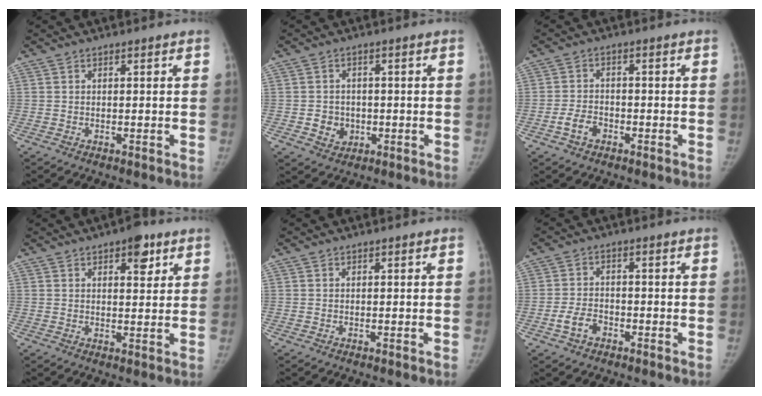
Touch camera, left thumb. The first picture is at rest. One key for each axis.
{"total": 4.4, "fx": -0.9, "fy": 3.9, "fz": 1.8, "tx": -0.011, "ty": 0.006, "tz": -0.007}
{"total": 3.8, "fx": -1.9, "fy": 2.5, "fz": 2.0, "tx": -0.035, "ty": 0.017, "tz": -0.034}
{"total": 5.4, "fx": 3.0, "fy": 2.5, "fz": 3.8, "tx": -0.031, "ty": -0.012, "tz": 0.035}
{"total": 0.0}
{"total": 4.1, "fx": -2.0, "fy": 2.7, "fz": 2.3, "tx": -0.043, "ty": 0.018, "tz": -0.037}